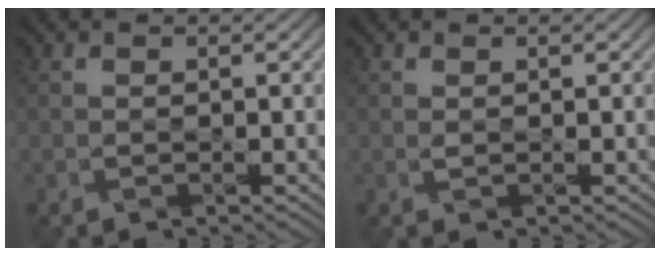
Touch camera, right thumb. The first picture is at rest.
{"total": 0.0}